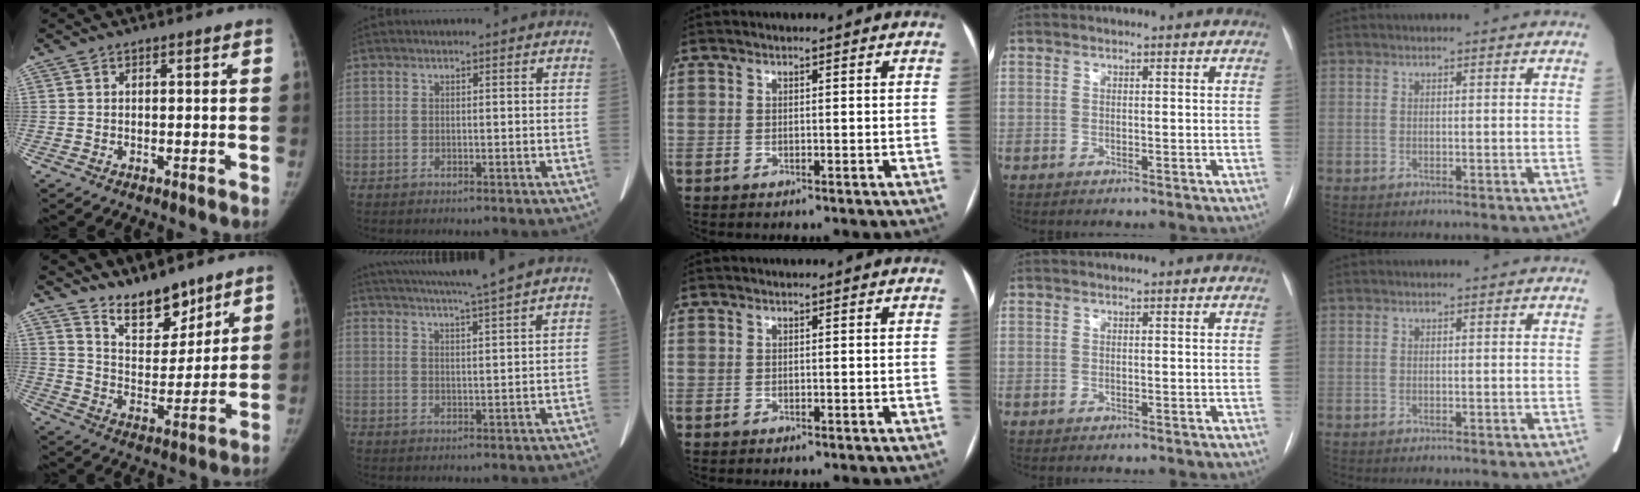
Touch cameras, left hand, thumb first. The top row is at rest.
{"thumb": {"total": 11.4, "force": [9.3, 4.6, 4.8], "torque": [-0.048, -0.076, 0.170]}, "index": {"total": 11.4, "force": [9.9, -2.0, 5.4], "torque": [-0.092, -0.002, 0.144]}}